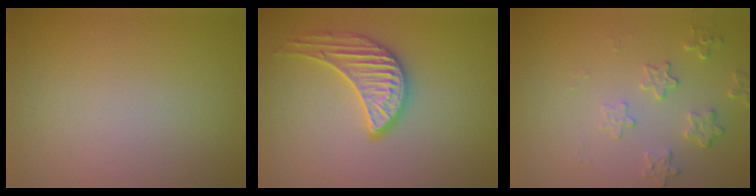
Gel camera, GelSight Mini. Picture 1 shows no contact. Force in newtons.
{"total": 3.3, "press": 3.3, "slide": 0.3}
{"total": 2.2, "press": 1.6, "slide": 1.6}